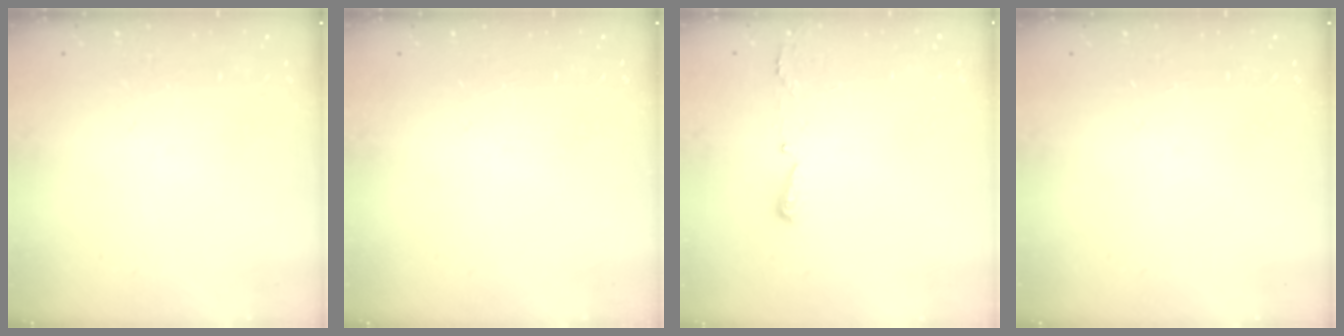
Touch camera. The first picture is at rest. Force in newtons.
{"total": 0.0}
{"total": 2.9, "press": 2.8, "slide": 0.6}
{"total": 0.0}